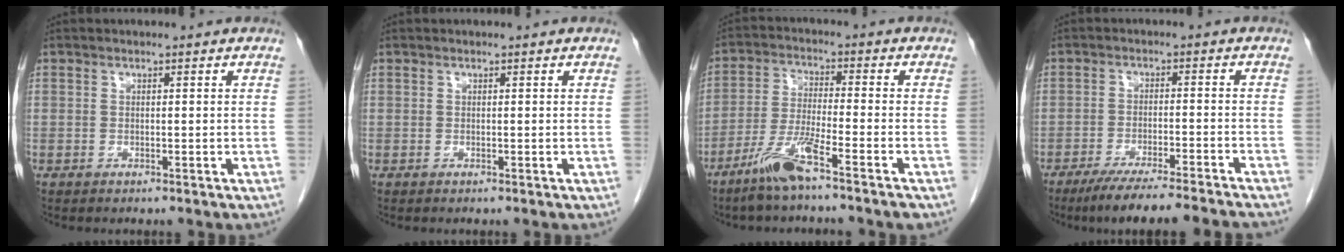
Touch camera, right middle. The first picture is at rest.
{"total": 0.0}
{"total": 7.8, "force": [-5.4, -0.5, 5.7], "torque": [-0.120, -0.016, -0.109]}
{"total": 13.1, "force": [-11.6, -0.6, 6.2], "torque": [-0.079, -0.028, -0.175]}